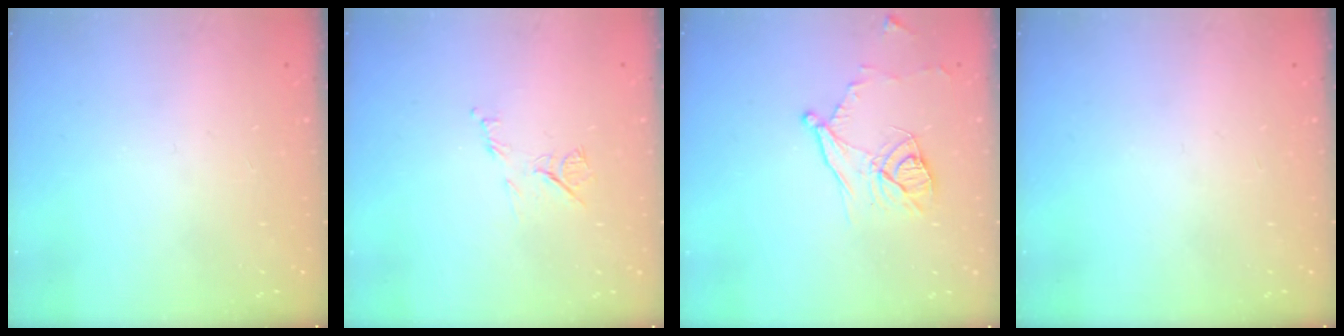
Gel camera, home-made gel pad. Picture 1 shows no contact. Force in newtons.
{"total": 6.6, "press": 6.5, "slide": 0.9}
{"total": 11.3, "press": 11.0, "slide": 2.3}
{"total": 0.0}